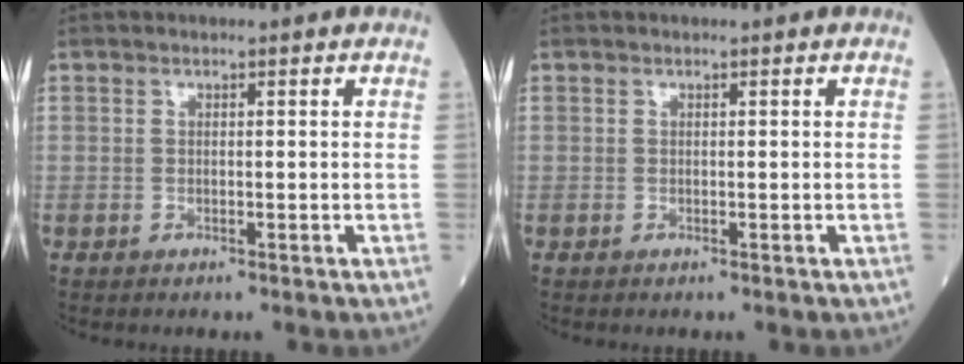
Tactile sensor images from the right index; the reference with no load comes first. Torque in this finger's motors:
{"motor_torque": [0.00, 0.00, 0.00, 0.00]}